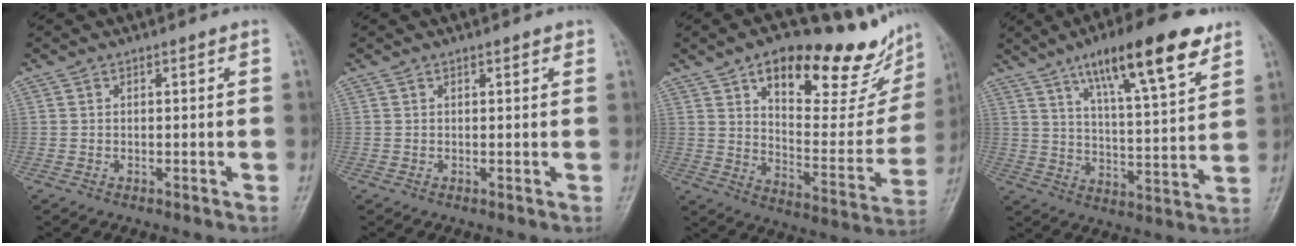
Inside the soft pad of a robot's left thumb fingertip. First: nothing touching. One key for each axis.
{"total": 1.0, "fx": 0.8, "fy": 0.4, "fz": 0.5, "tx": -0.007, "ty": -0.002, "tz": 0.007}
{"total": 25.1, "fx": 16.2, "fy": 9.6, "fz": 16.7, "tx": -0.179, "ty": -0.063, "tz": 0.240}
{"total": 18.1, "fx": 10.9, "fy": 4.4, "fz": 13.7, "tx": -0.194, "ty": -0.043, "tz": 0.176}